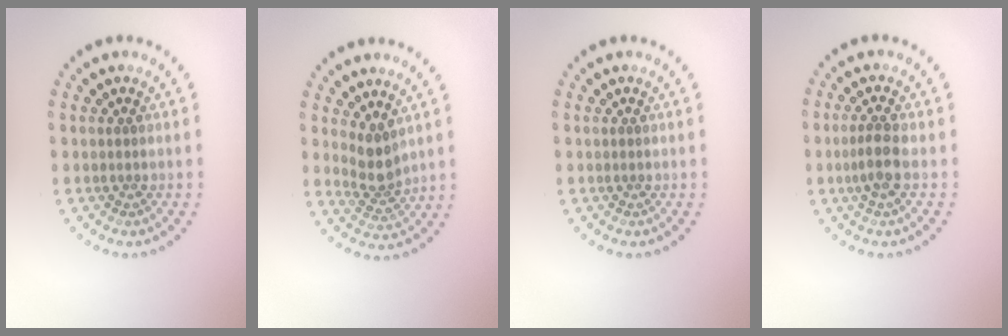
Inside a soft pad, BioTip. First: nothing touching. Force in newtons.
{"total": 2.8, "press": 2.2, "slide": 1.7}
{"total": 0.0}
{"total": 2.2, "press": 1.9, "slide": 1.0}